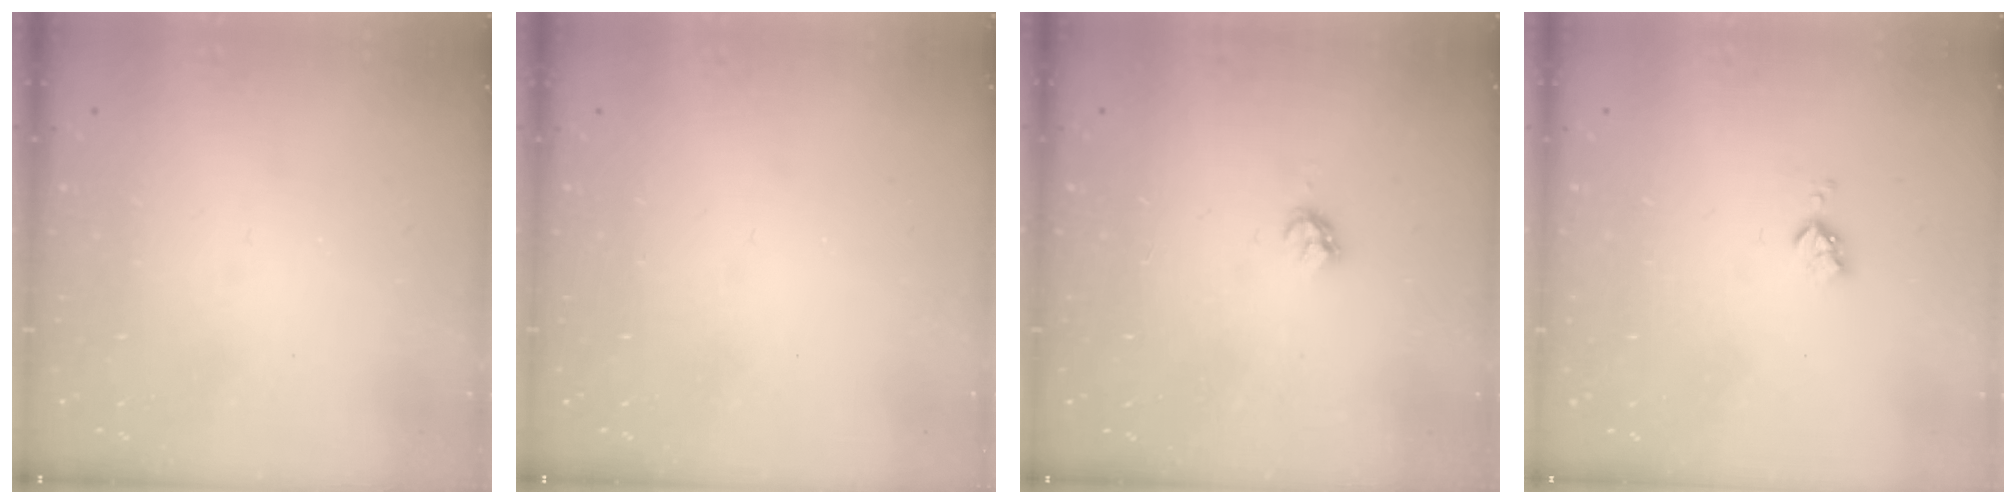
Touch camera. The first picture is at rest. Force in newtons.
{"total": 0.0}
{"total": 2.8, "press": 2.7, "slide": 0.3}
{"total": 3.7, "press": 3.7, "slide": 0.4}